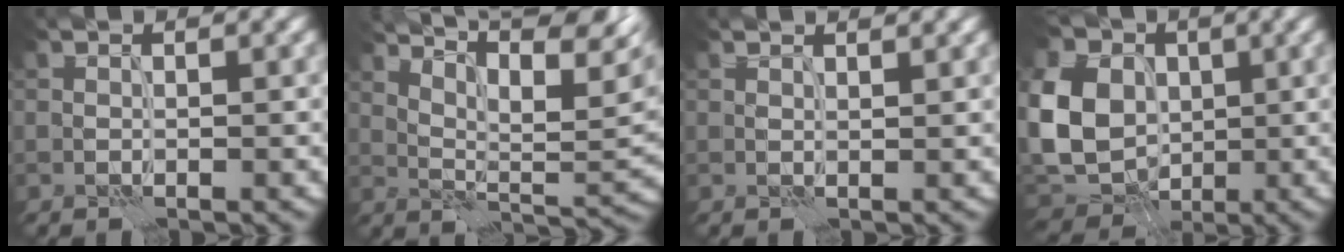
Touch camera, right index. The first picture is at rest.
{"total": 11.4, "force": [6.9, 3.1, 8.6], "torque": [-0.134, 0.018, 0.107]}
{"total": 2.0, "force": [1.5, 0.7, 1.1], "torque": [-0.002, 0.003, 0.003]}
{"total": 11.3, "force": [1.8, 8.9, 6.7], "torque": [-0.160, 0.008, 0.023]}